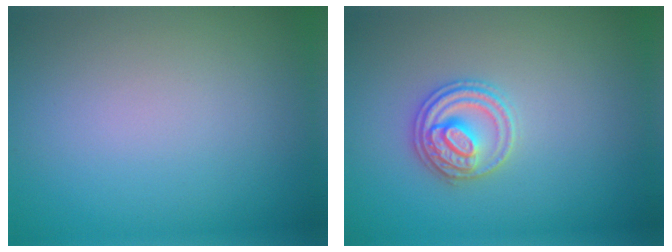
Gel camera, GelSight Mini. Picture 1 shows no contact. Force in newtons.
{"total": 2.9, "press": 2.9, "slide": 0.1}